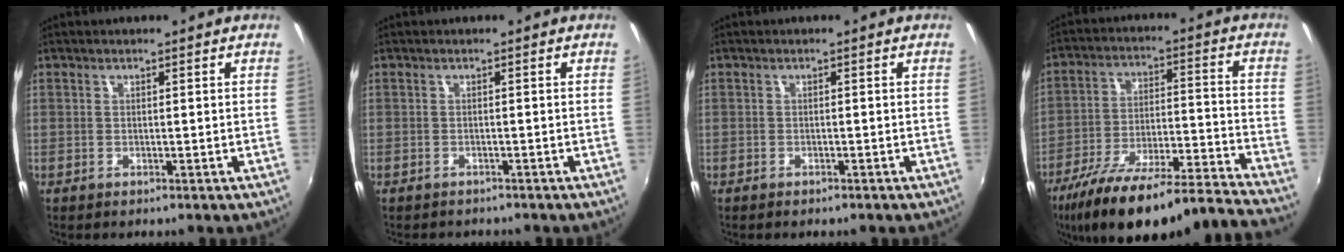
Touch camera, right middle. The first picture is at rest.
{"total": 2.2, "force": [-2.0, 0.8, 0.4], "torque": [-0.014, -0.014, -0.028]}
{"total": 1.4, "force": [-1.2, 0.6, 0.5], "torque": [-0.013, -0.006, -0.018]}
{"total": 25.2, "force": [-22.2, 0.5, 12.0], "torque": [-0.198, -0.049, -0.345]}